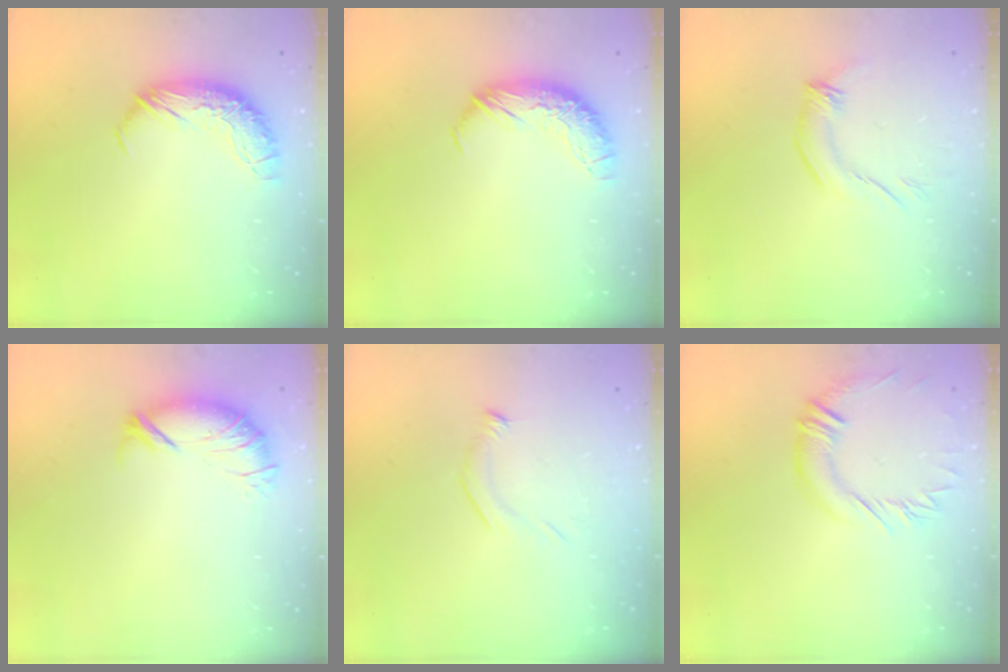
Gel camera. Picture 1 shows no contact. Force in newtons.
{"total": 0.0}
{"total": 2.3, "press": 2.3, "slide": 0.6}
{"total": 3.8, "press": 3.2, "slide": 2.0}
{"total": 7.7, "press": 7.6, "slide": 0.6}
{"total": 1.3, "press": 1.1, "slide": 0.7}